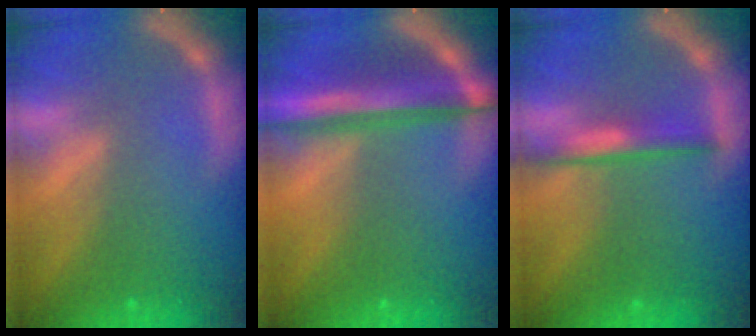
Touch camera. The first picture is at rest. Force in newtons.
{"total": 7.6}
{"total": 3.0}